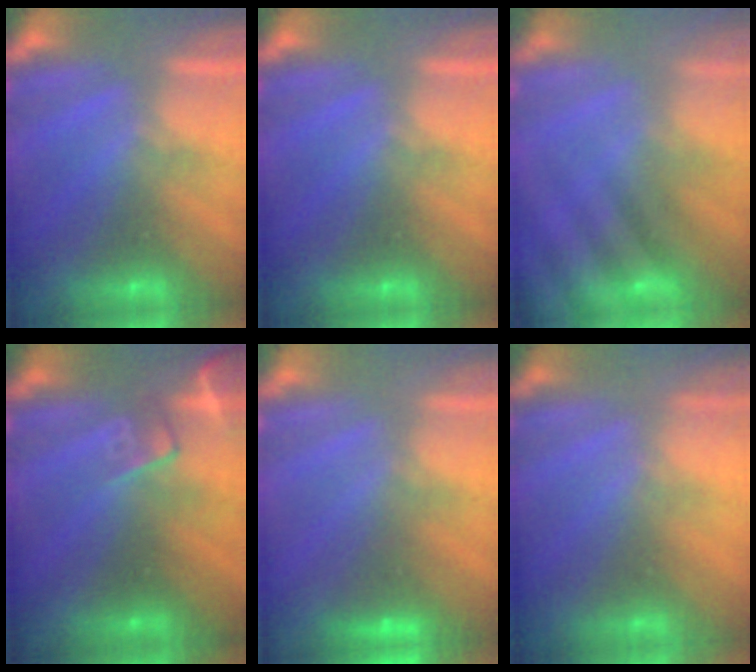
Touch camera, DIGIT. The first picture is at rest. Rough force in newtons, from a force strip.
{"total": 0.0}
{"total": 8.6}
{"total": 2.5}
{"total": 2.0}
{"total": 2.4}